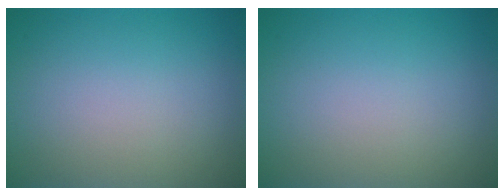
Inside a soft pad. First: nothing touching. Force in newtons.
{"total": 0.0}